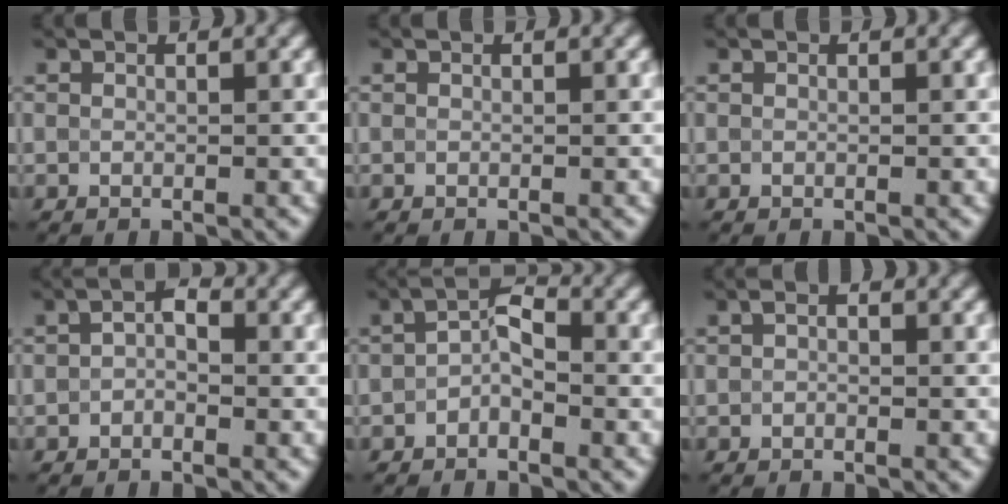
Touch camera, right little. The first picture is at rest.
{"total": 0.0}
{"total": 0.0}
{"total": 1.8, "force": [-0.4, 1.0, 1.4], "torque": [-0.024, 0.004, -0.012]}
{"total": 2.4, "force": [-0.9, 1.2, 1.9], "torque": [-0.033, 0.011, -0.022]}
{"total": 0.9, "force": [0.0, 0.6, 0.7], "torque": [-0.012, 0.001, -0.002]}